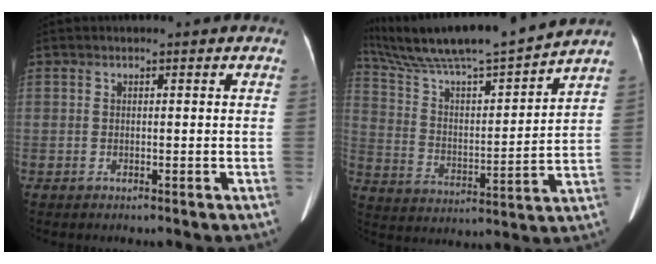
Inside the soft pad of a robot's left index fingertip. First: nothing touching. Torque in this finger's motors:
{"motor_torque": [0.46, -0.99, 0.07, 0.03]}